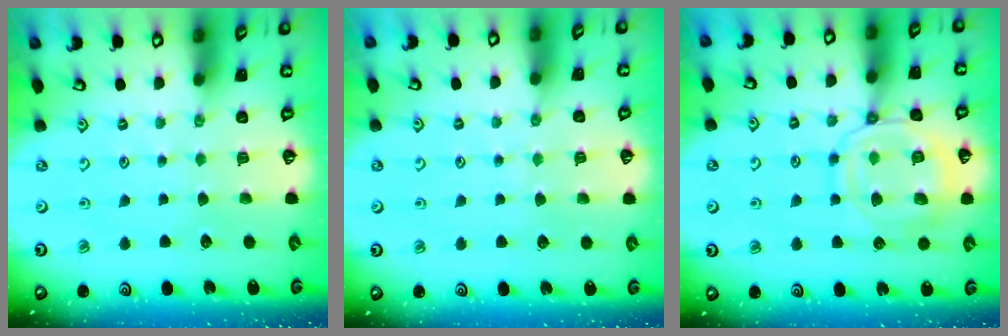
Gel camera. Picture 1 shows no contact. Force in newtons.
{"total": 4.3, "press": 4.3, "slide": 0.6}
{"total": 13.4, "press": 13.3, "slide": 1.1}